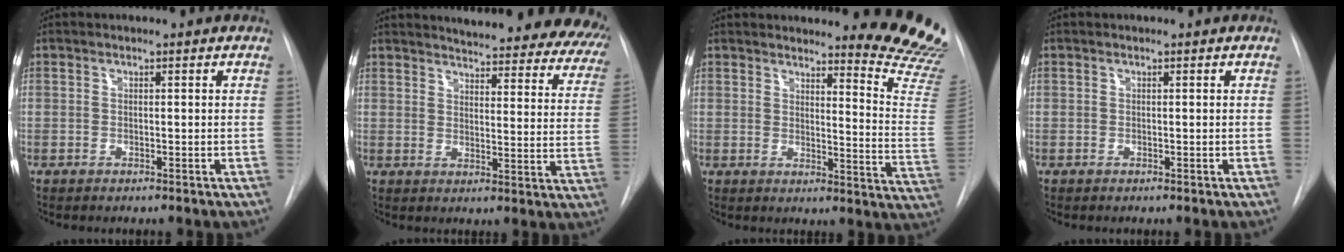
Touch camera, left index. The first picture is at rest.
{"total": 28.3, "force": [25.8, 5.4, 10.3], "torque": [-0.139, -0.096, 0.281]}
{"total": 15.2, "force": [14.8, -0.3, 3.5], "torque": [-0.028, -0.159, 0.144]}
{"total": 0.0}